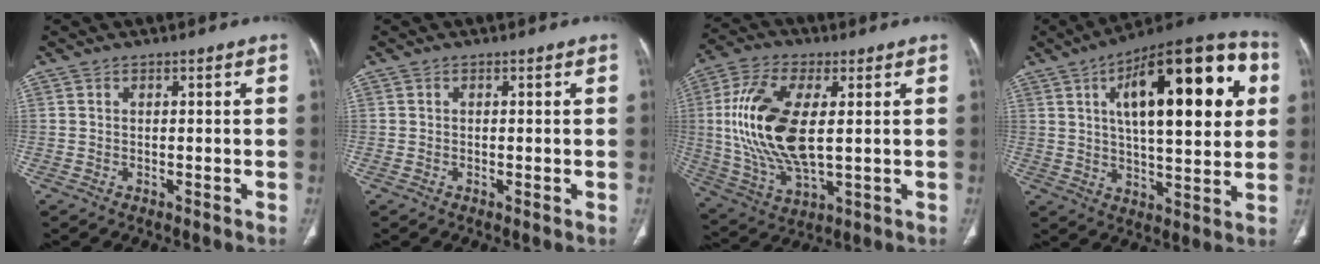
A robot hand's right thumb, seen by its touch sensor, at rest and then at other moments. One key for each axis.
{"total": 0.5, "fx": -0.1, "fy": 0.2, "fz": 0.5, "tx": -0.012, "ty": -0.003, "tz": -0.002}
{"total": 18.6, "fx": 2.0, "fy": 8.7, "fz": 16.3, "tx": -0.339, "ty": -0.007, "tz": 0.043}
{"total": 26.2, "fx": 7.3, "fy": 9.9, "fz": 23.2, "tx": -0.313, "ty": 0.014, "tz": 0.101}